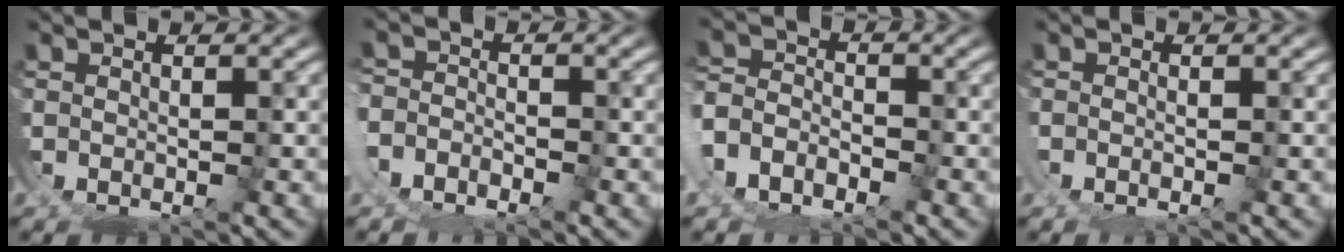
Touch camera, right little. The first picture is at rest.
{"total": 2.9, "force": [-2.1, 2.0, -0.4], "torque": [-0.001, -0.003, -0.042]}
{"total": 4.5, "force": [-1.8, 4.1, 0.2], "torque": [-0.029, -0.010, -0.042]}
{"total": 0.9, "force": [0.1, -0.8, 0.3], "torque": [0.004, 0.001, 0.000]}